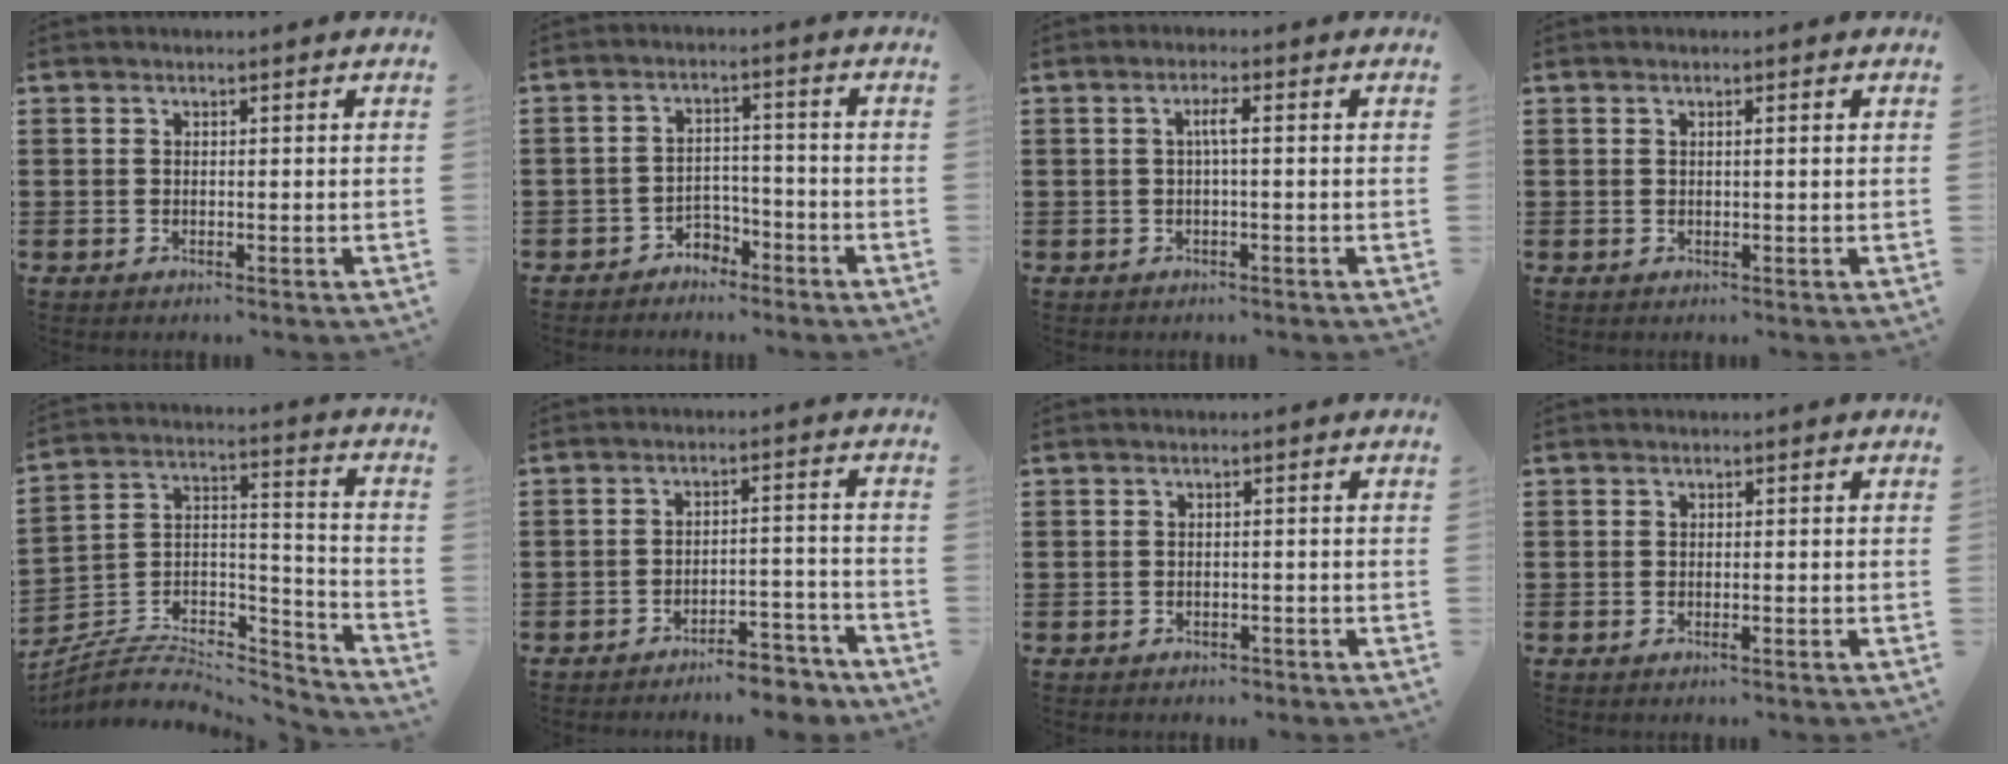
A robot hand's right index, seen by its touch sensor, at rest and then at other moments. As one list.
[{"total": 3.4, "force": [-3.0, 1.6, 0.2], "torque": [-0.014, 0.007, -0.064]}, {"total": 2.2, "force": [-0.1, 0.1, 2.2], "torque": [-0.042, 0.000, -0.005]}, {"total": 0.7, "force": [0.1, -0.1, 0.7], "torque": [-0.013, -0.002, 0.002]}, {"total": 5.5, "force": [-4.6, 2.4, 1.7], "torque": [-0.041, -0.002, -0.094]}, {"total": 5.4, "force": [-5.2, 0.5, 1.5], "torque": [-0.024, 0.006, -0.102]}, {"total": 0.9, "force": [-0.9, 0.3, 0.1], "torque": [-0.006, 0.002, -0.020]}, {"total": 0.6, "force": [-0.1, -0.1, 0.5], "torque": [-0.009, -0.005, -0.002]}]